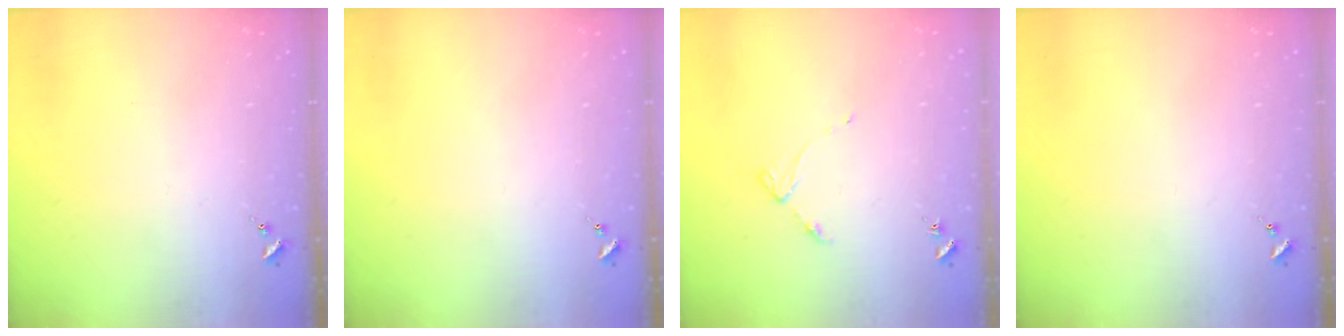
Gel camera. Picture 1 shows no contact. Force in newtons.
{"total": 0.0}
{"total": 3.3, "press": 3.3, "slide": 0.4}
{"total": 0.0}